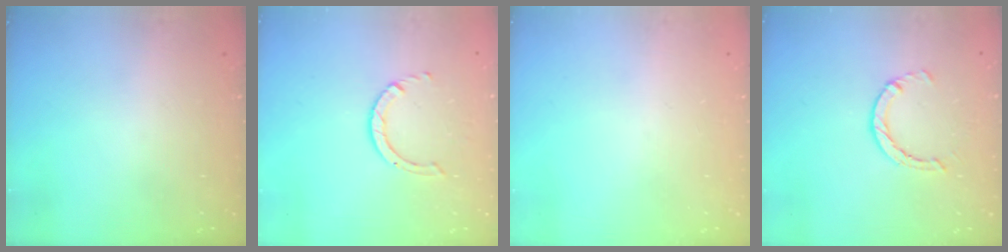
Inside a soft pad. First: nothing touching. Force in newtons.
{"total": 1.4, "press": 1.4, "slide": 0.2}
{"total": 0.0}
{"total": 2.5, "press": 2.4, "slide": 0.4}